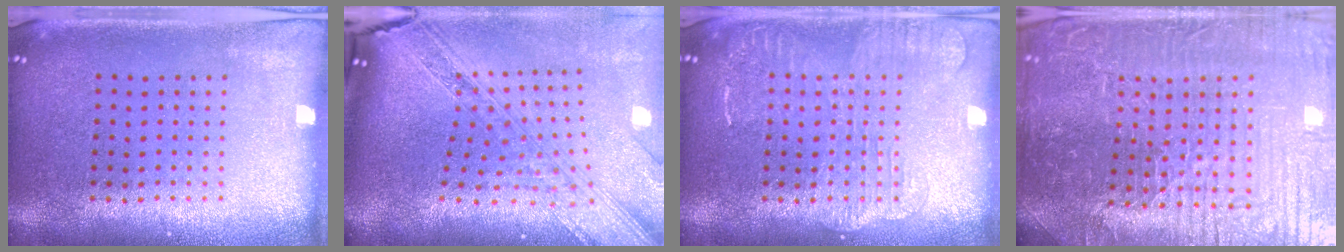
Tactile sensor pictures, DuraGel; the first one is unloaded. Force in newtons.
{"total": 3.9, "press": 2.9, "slide": 2.6}
{"total": 2.8, "press": 2.7, "slide": 0.4}
{"total": 5.9, "press": 5.6, "slide": 1.9}